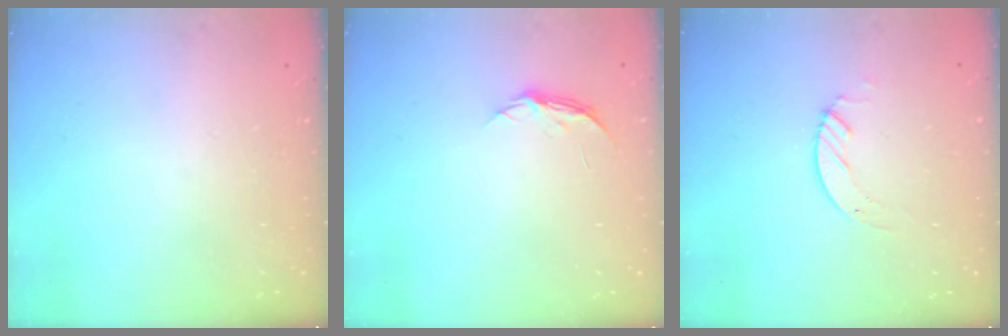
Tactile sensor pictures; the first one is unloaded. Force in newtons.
{"total": 4.5, "press": 4.5, "slide": 0.5}
{"total": 3.1, "press": 3.1, "slide": 0.3}